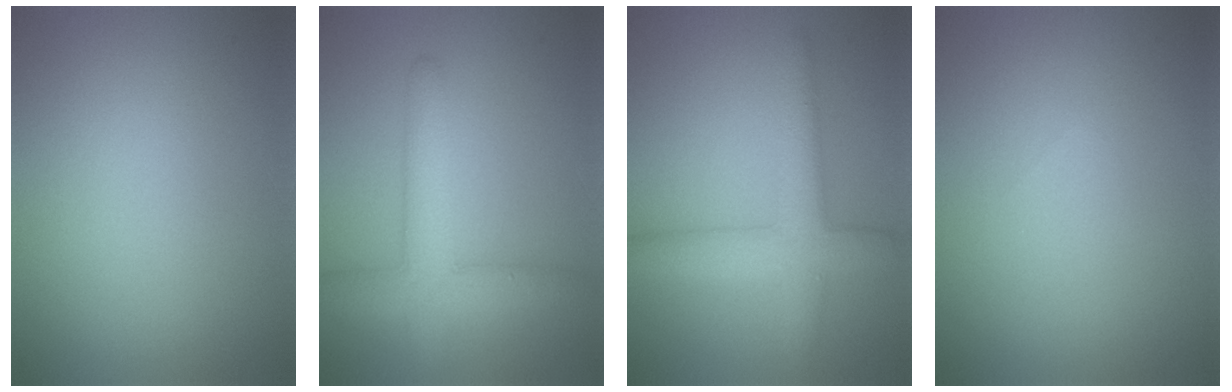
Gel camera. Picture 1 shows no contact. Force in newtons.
{"total": 4.7, "press": 4.7, "slide": 0.2}
{"total": 4.4, "press": 4.4, "slide": 0.2}
{"total": 0.0}